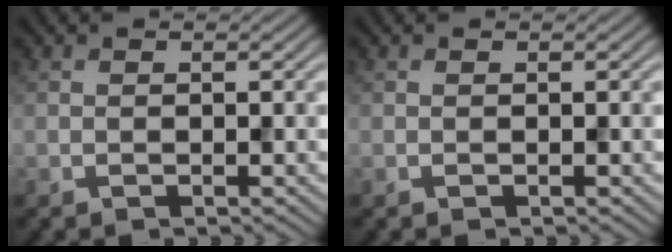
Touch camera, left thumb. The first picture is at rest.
{"total": 0.0}